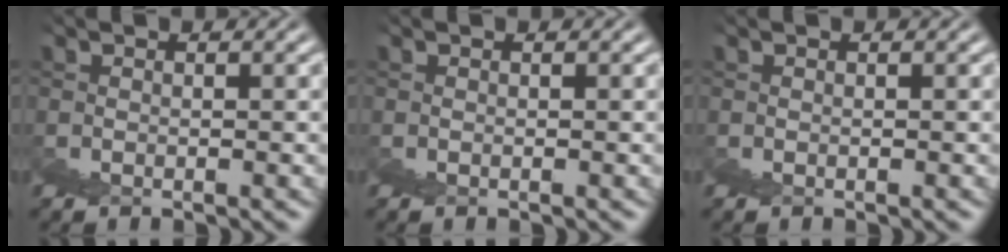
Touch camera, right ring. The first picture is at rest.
{"total": 0.0}
{"total": 0.0}